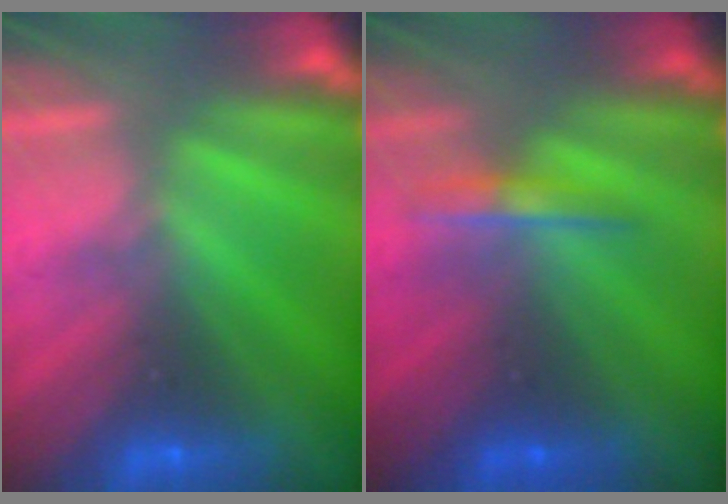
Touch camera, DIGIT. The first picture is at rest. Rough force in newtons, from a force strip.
{"total": 1.7}